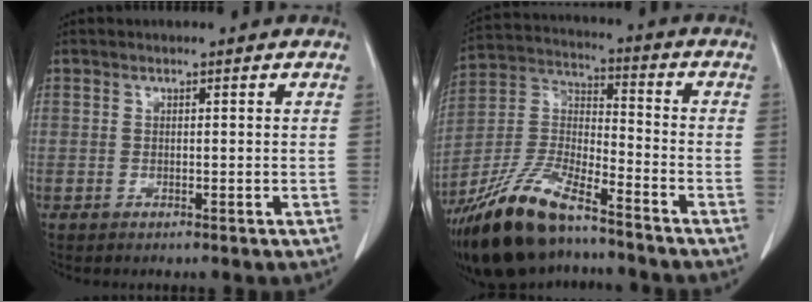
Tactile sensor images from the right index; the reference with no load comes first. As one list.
[{"total": 18.0, "force": [-13.4, 4.7, 11.0], "torque": [-0.246, -0.015, -0.251]}]